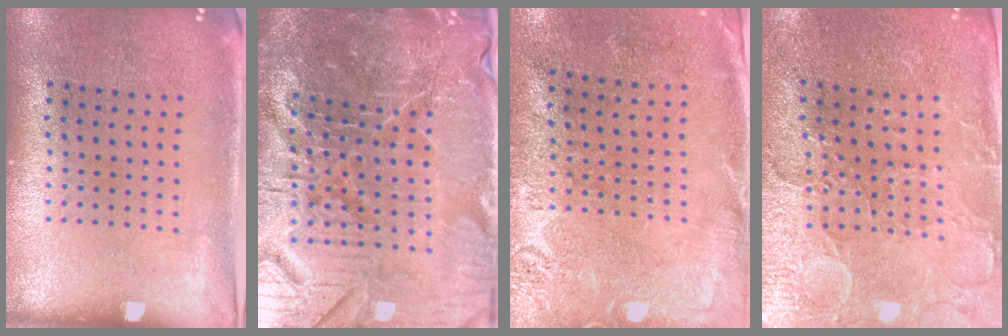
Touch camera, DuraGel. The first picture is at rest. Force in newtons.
{"total": 7.3, "press": 6.5, "slide": 3.4}
{"total": 2.7, "press": 2.4, "slide": 1.2}
{"total": 3.4, "press": 3.3, "slide": 1.0}